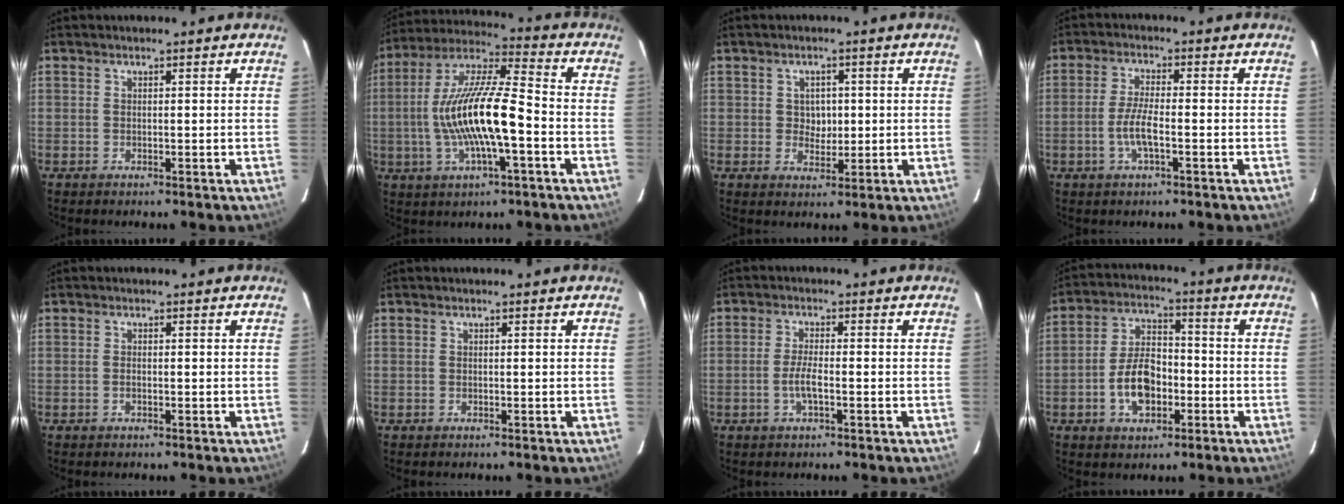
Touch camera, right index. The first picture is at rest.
{"total": 16.6, "force": [-3.2, 3.3, 15.9], "torque": [-0.309, 0.004, -0.062]}
{"total": 3.5, "force": [0.3, 3.1, 1.6], "torque": [-0.023, 0.008, 0.006]}
{"total": 5.3, "force": [-1.8, 1.1, 4.9], "torque": [-0.102, -0.001, -0.035]}
{"total": 0.8, "force": [-0.3, 0.5, 0.6], "torque": [-0.013, 0.001, -0.006]}
{"total": 0.0}
{"total": 3.7, "force": [-1.3, 0.7, 3.4], "torque": [-0.071, -0.001, -0.026]}
{"total": 10.9, "force": [-4.0, 6.3, 7.9], "torque": [-0.160, 0.021, -0.066]}